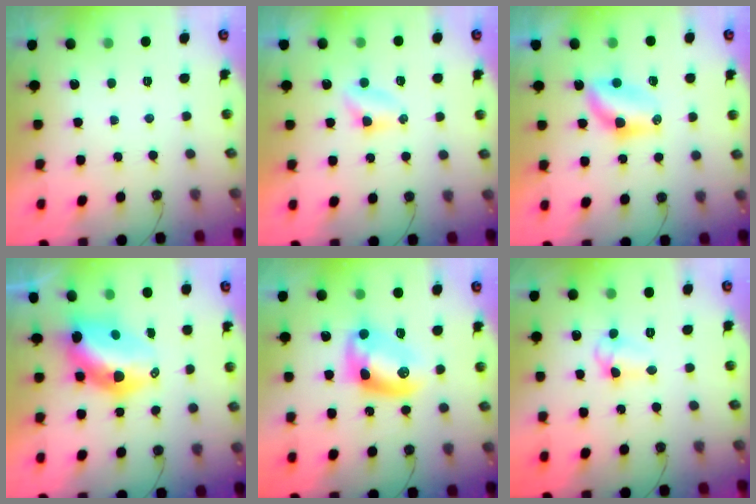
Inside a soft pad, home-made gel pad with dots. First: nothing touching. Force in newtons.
{"total": 3.2, "press": 3.1, "slide": 0.5}
{"total": 6.5, "press": 6.4, "slide": 1.0}
{"total": 11.9, "press": 11.8, "slide": 1.2}
{"total": 11.4, "press": 11.3, "slide": 0.3}
{"total": 8.3, "press": 8.3, "slide": 0.6}